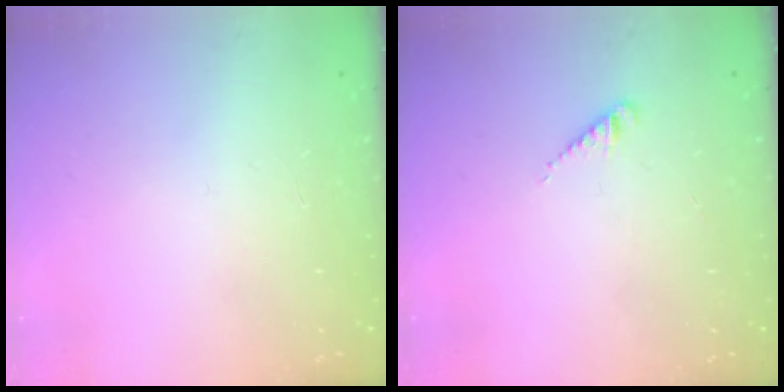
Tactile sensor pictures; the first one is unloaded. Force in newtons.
{"total": 2.3, "press": 2.3, "slide": 0.4}